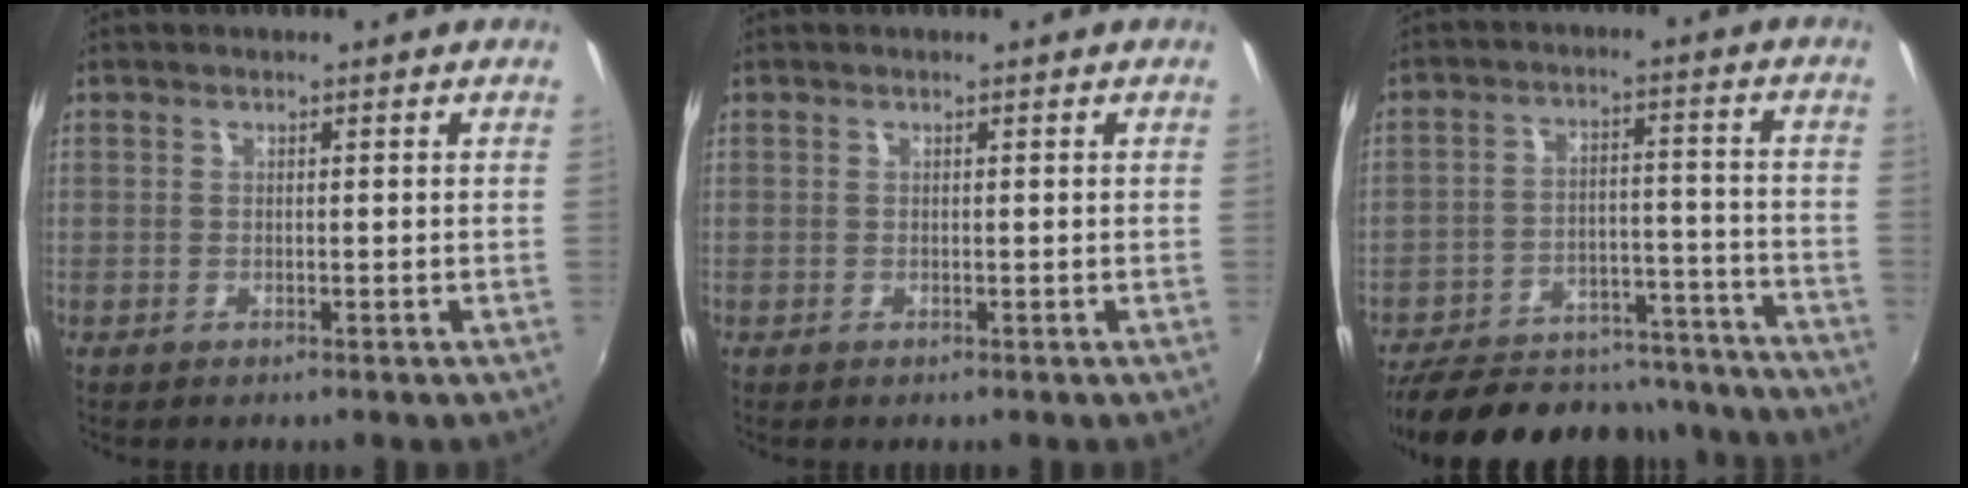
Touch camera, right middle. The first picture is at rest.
{"total": 0.0}
{"total": 26.6, "force": [-22.9, 9.7, 9.5], "torque": [-0.195, 0.025, -0.292]}